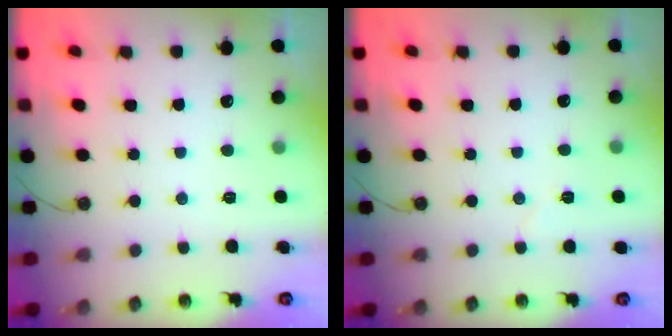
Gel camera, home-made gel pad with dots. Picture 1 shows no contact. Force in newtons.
{"total": 2.9, "press": 2.4, "slide": 1.7}